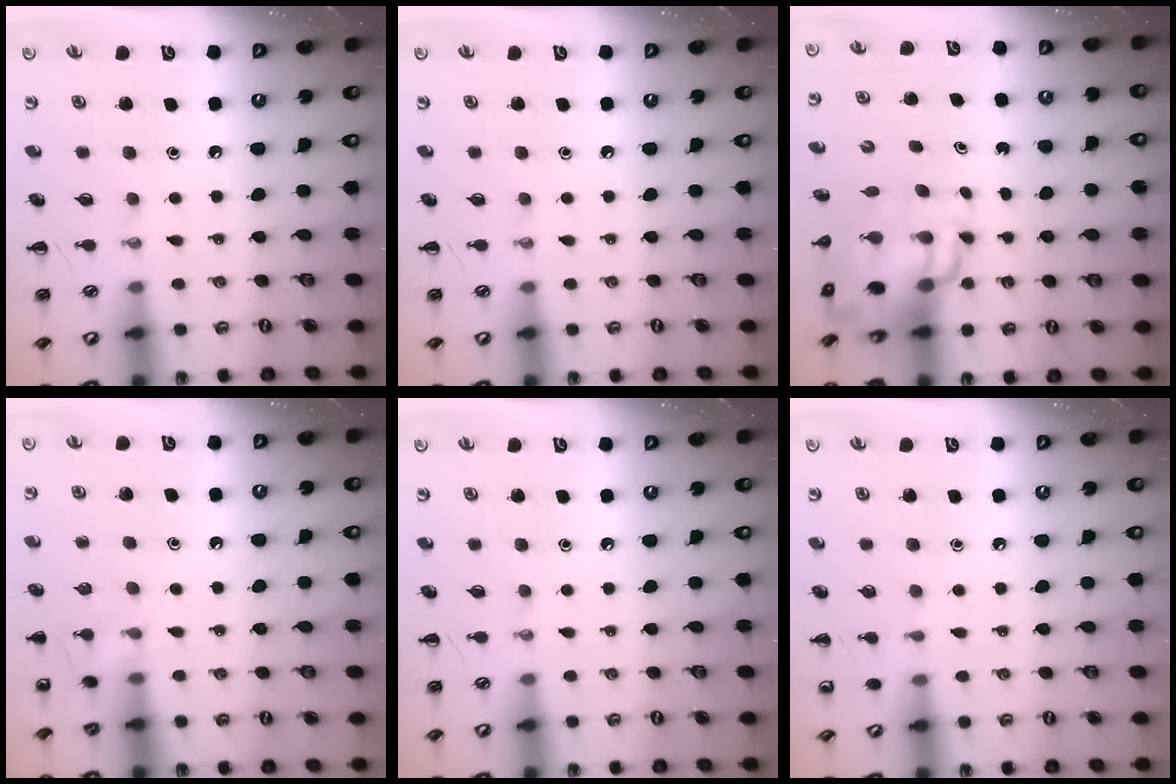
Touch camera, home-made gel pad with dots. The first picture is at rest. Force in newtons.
{"total": 0.0}
{"total": 11.2, "press": 10.9, "slide": 2.9}
{"total": 5.5, "press": 5.1, "slide": 2.0}
{"total": 0.0}
{"total": 3.0, "press": 2.8, "slide": 1.0}